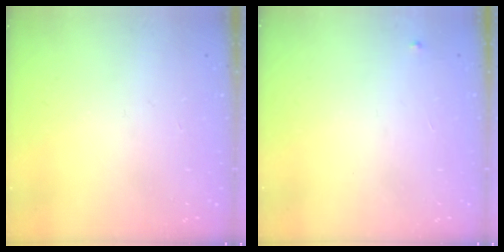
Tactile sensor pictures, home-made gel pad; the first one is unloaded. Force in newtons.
{"total": 3.2, "press": 3.2, "slide": 0.2}